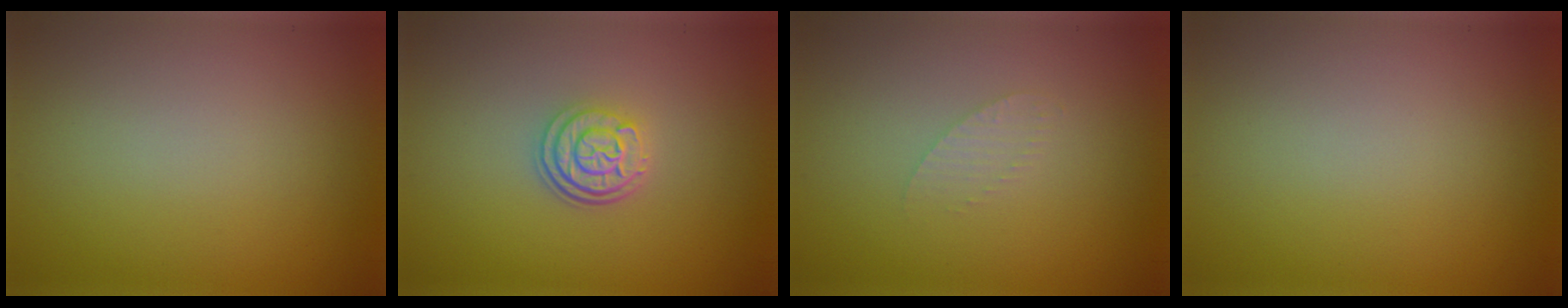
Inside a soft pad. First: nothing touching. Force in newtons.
{"total": 3.2, "press": 2.5, "slide": 2.0}
{"total": 1.0, "press": 1.0, "slide": 0.1}
{"total": 0.0}